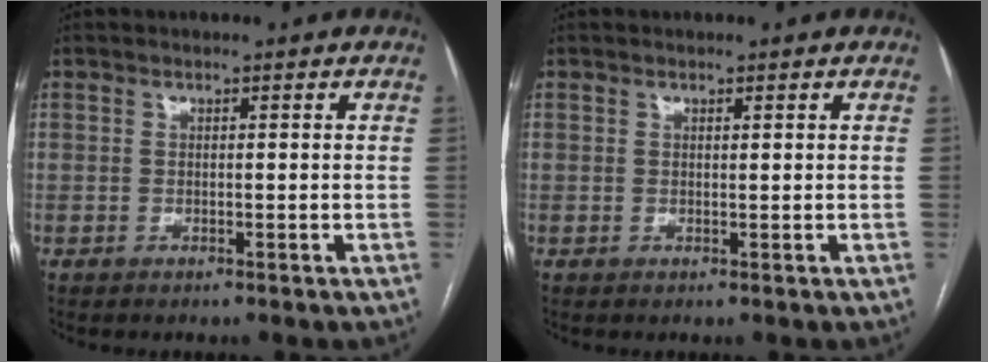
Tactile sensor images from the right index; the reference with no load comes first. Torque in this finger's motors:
{"motor_torque": [0.04, 0.00, 0.03, 0.00]}